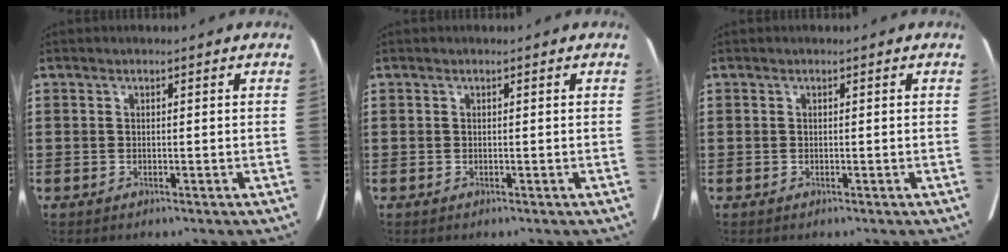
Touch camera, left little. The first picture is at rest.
{"total": 0.0}
{"total": 0.0}